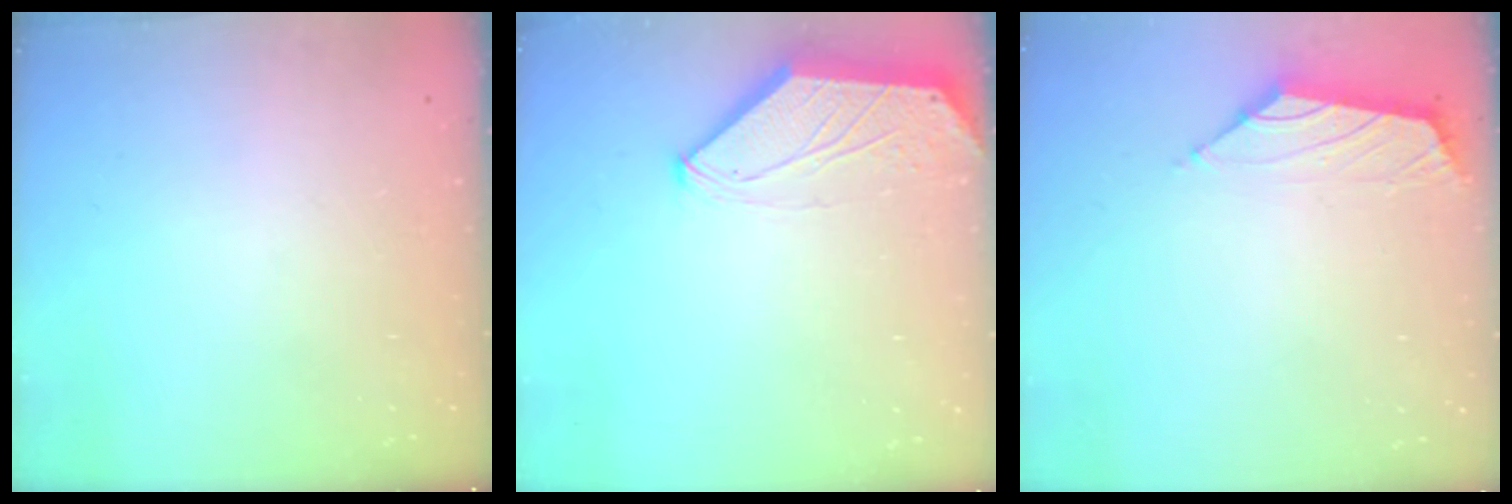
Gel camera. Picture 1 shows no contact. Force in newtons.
{"total": 0.0}
{"total": 1.4, "press": 1.3, "slide": 0.6}